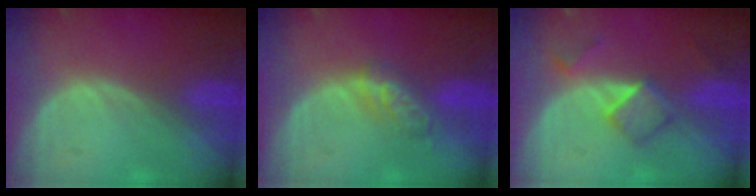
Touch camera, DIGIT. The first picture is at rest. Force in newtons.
{"total": 4.5, "press": 4.5, "slide": 0.5}
{"total": 5.2, "press": 4.5, "slide": 2.6}